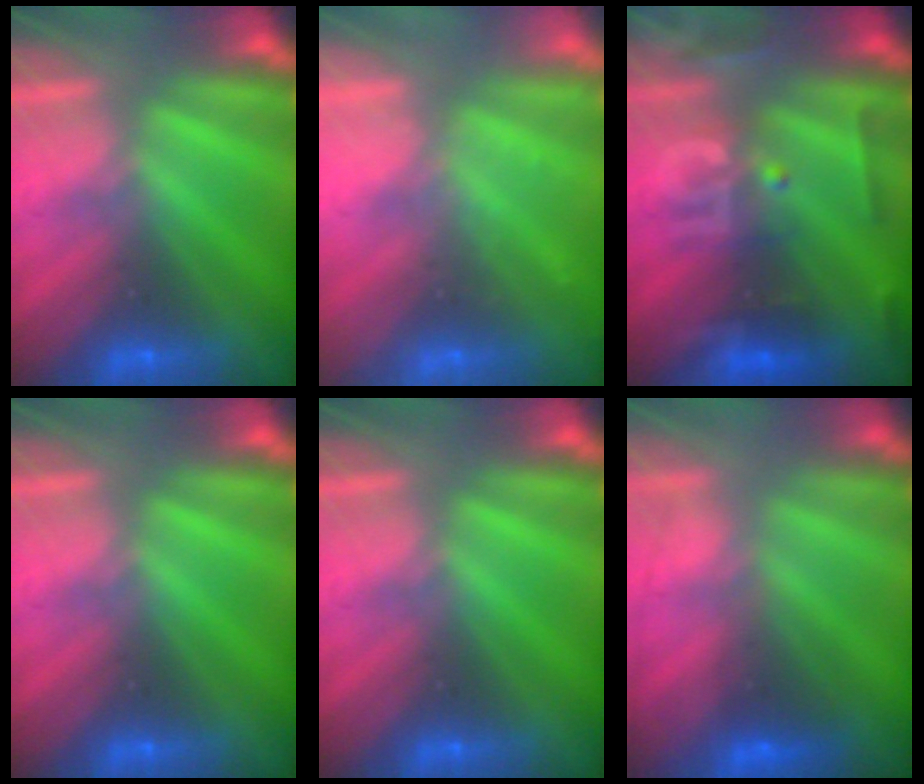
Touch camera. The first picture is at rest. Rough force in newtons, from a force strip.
{"total": 2.3}
{"total": 2.8}
{"total": 0.0}
{"total": 0.0}
{"total": 3.3}